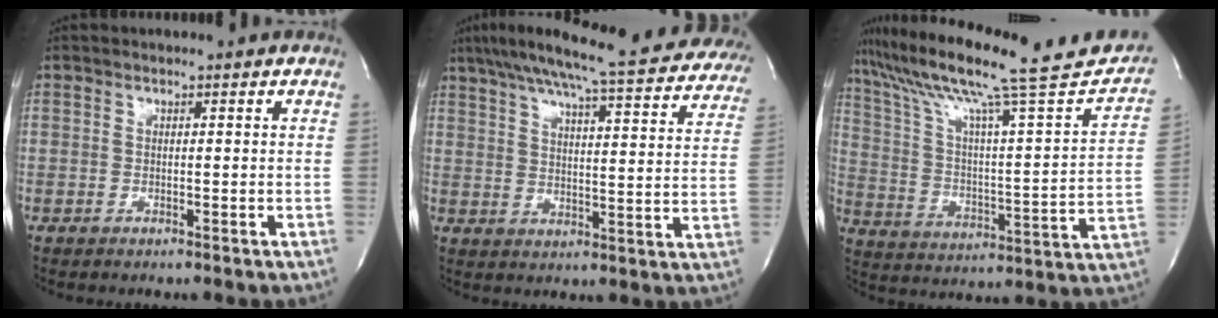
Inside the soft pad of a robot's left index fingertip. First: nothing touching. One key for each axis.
{"total": 27.0, "fx": 23.7, "fy": 3.4, "fz": 12.6, "tx": -0.203, "ty": -0.030, "tz": 0.292}
{"total": 26.3, "fx": 21.9, "fy": 1.9, "fz": 14.4, "tx": -0.234, "ty": -0.012, "tz": 0.310}